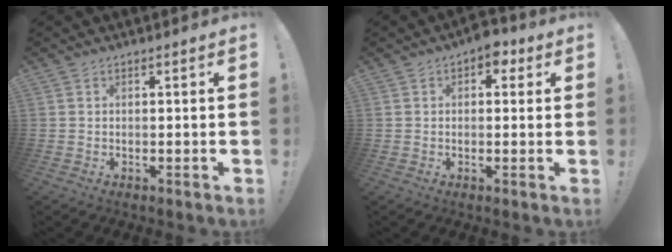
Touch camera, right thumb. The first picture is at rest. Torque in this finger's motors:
{"motor_torque": [0.01, 0.09, 0.05, 0.05, 0.04]}